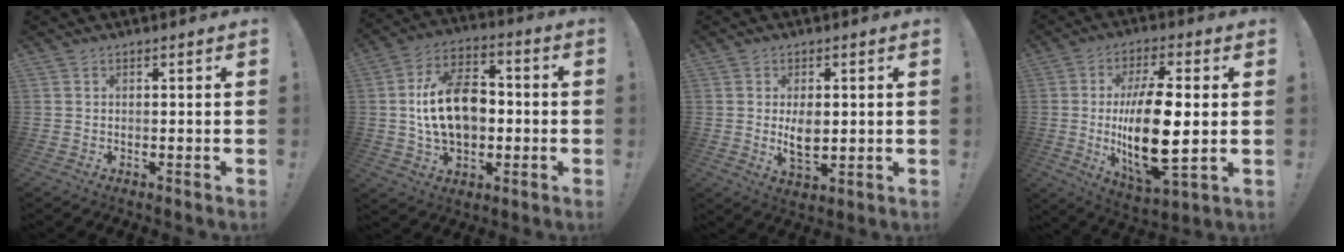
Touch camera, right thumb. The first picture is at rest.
{"total": 17.4, "force": [-0.2, 11.5, 13.0], "torque": [-0.226, 0.007, -0.006]}
{"total": 6.4, "force": [0.8, 3.8, 5.1], "torque": [-0.076, -0.006, 0.009]}
{"total": 19.4, "force": [-0.1, 7.2, 18.0], "torque": [-0.348, -0.017, -0.005]}